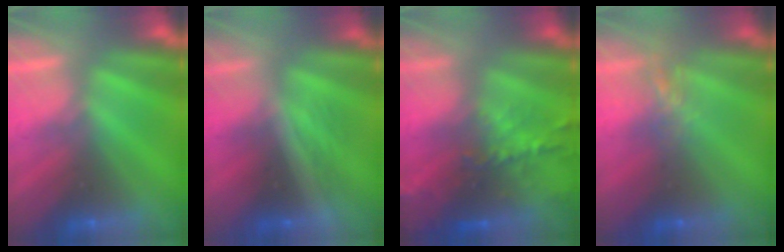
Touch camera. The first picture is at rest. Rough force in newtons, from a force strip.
{"total": 1.7}
{"total": 8.4}
{"total": 4.4}